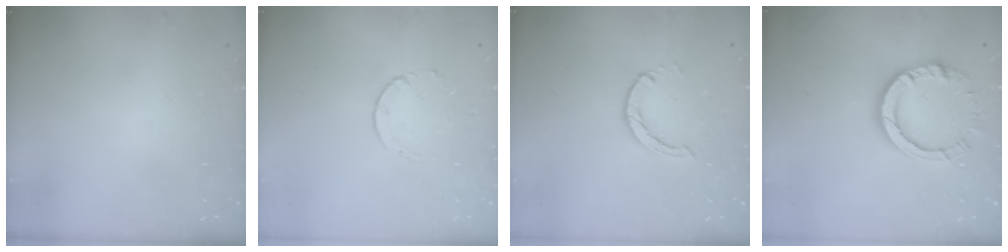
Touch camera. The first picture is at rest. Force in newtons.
{"total": 1.7, "press": 1.7, "slide": 0.2}
{"total": 1.0, "press": 0.9, "slide": 0.3}
{"total": 10.8, "press": 10.7, "slide": 1.0}